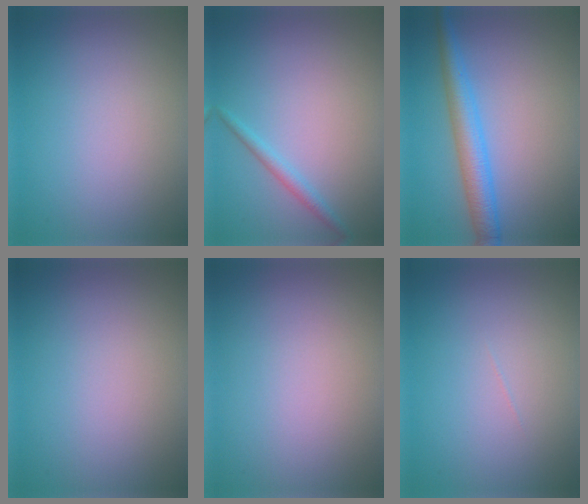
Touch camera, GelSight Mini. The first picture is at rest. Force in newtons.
{"total": 1.4, "press": 1.4, "slide": 0.1}
{"total": 3.9, "press": 3.9, "slide": 0.1}
{"total": 0.0}
{"total": 0.0}
{"total": 0.0}